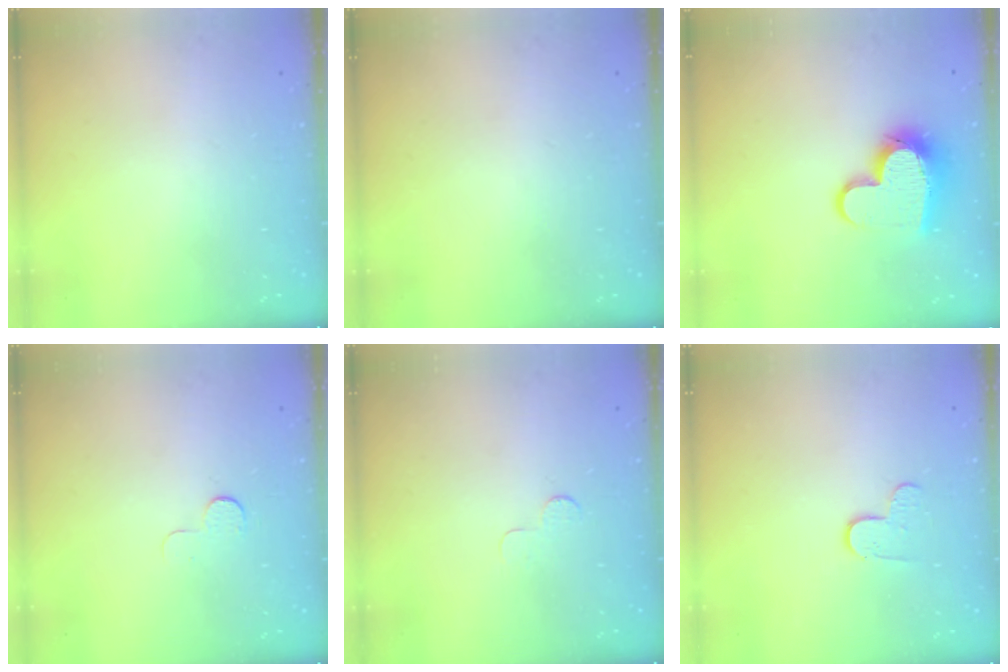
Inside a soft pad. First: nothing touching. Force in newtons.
{"total": 0.0}
{"total": 13.2, "press": 13.2, "slide": 1.1}
{"total": 3.9, "press": 3.9, "slide": 0.4}
{"total": 3.0, "press": 2.9, "slide": 0.3}
{"total": 3.3, "press": 3.3, "slide": 0.3}